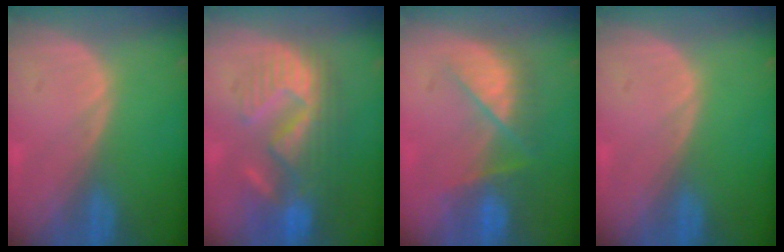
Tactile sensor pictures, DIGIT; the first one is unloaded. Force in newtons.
{"total": 10.6, "press": 10.0, "slide": 3.7}
{"total": 7.5, "press": 7.3, "slide": 2.0}
{"total": 0.0}